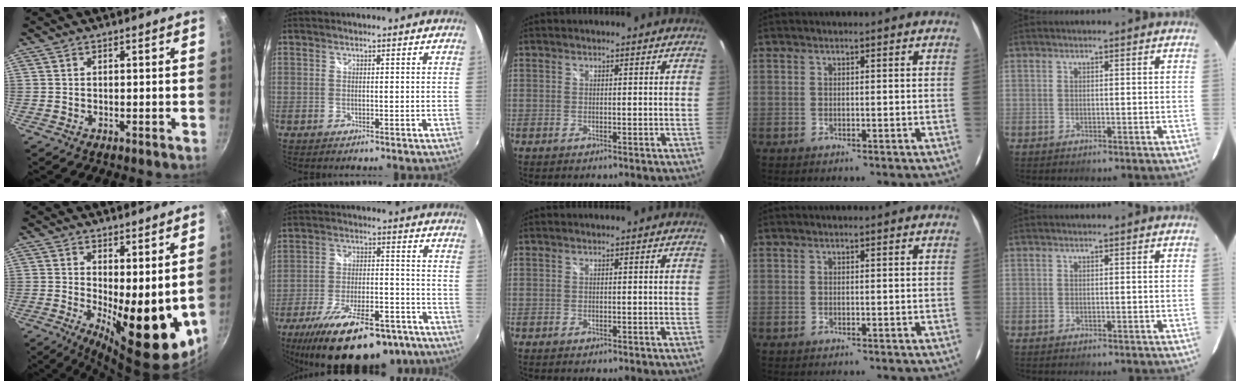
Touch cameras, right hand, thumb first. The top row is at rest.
{"thumb": {"total": 14.2, "force": [0.8, 5.6, 13.1], "torque": [-0.146, -0.029, 0.026]}, "index": {"total": 23.2, "force": [-16.6, 8.7, 13.7], "torque": [-0.243, -0.020, -0.239]}}